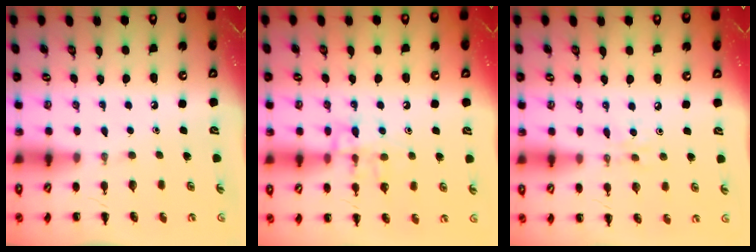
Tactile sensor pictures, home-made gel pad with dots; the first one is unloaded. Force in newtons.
{"total": 11.0, "press": 11.0, "slide": 0.8}
{"total": 3.9, "press": 3.6, "slide": 1.3}